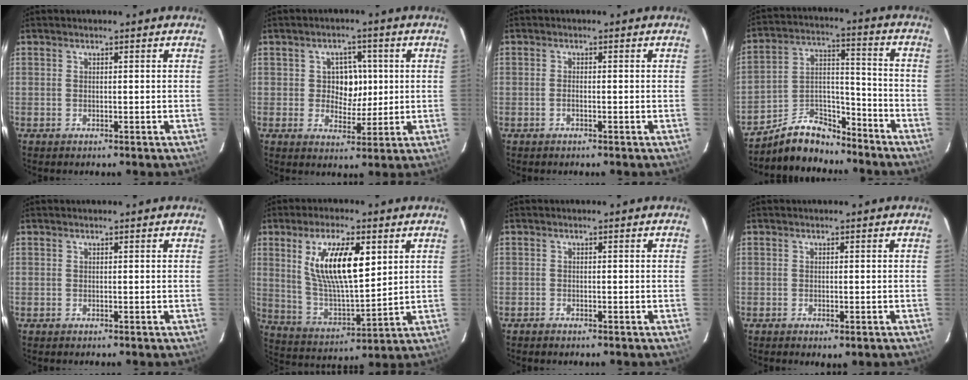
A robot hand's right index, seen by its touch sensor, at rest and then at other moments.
{"total": 5.8, "force": [0.5, 4.9, 3.0], "torque": [-0.049, 0.009, 0.012]}
{"total": 1.0, "force": [-0.5, 0.4, 0.8], "torque": [-0.018, 0.002, -0.010]}
{"total": 11.5, "force": [-9.5, 5.2, 3.8], "torque": [-0.075, 0.048, -0.159]}
{"total": 0.0}
{"total": 15.2, "force": [5.3, 5.1, 13.2], "torque": [-0.244, 0.001, 0.106]}
{"total": 1.0, "force": [-0.9, 0.4, 0.2], "torque": [-0.014, 0.002, -0.016]}
{"total": 2.0, "force": [-1.0, 0.8, 1.5], "torque": [-0.026, -0.007, -0.013]}